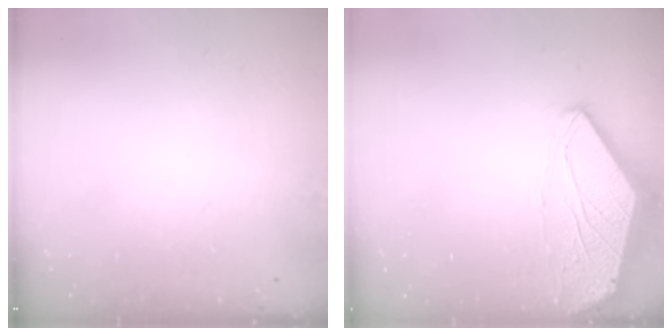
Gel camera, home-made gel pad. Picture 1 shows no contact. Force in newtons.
{"total": 0.0}